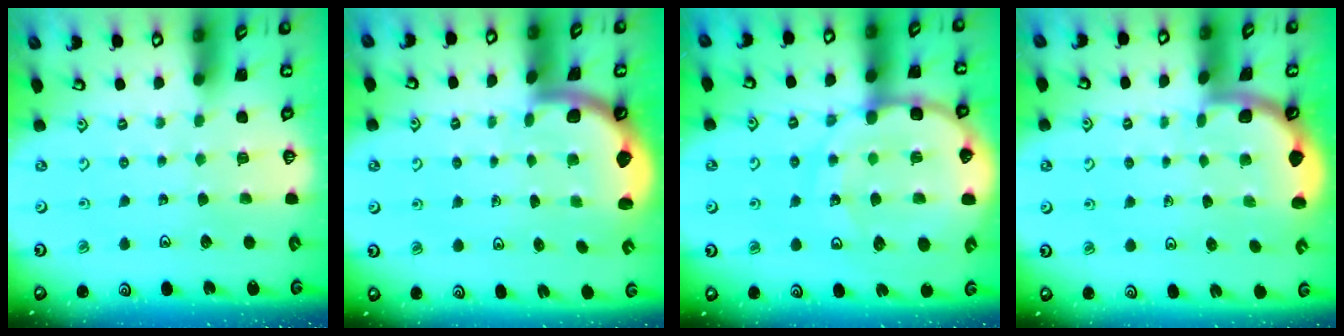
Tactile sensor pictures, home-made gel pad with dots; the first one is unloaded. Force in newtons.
{"total": 1.8, "press": 1.8, "slide": 0.3}
{"total": 19.5, "press": 19.1, "slide": 3.9}
{"total": 1.7, "press": 1.7, "slide": 0.0}